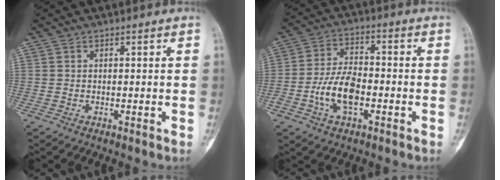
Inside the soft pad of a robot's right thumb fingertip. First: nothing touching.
{"total": 9.8, "force": [-3.0, 5.3, 7.7], "torque": [-0.142, 0.023, -0.059]}